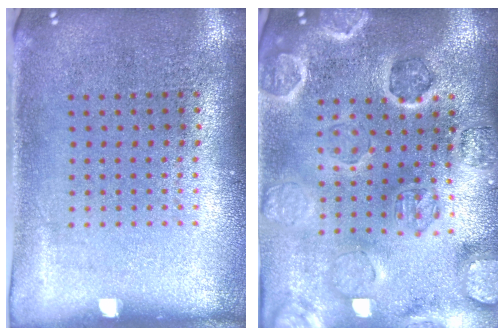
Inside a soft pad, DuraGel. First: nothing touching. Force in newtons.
{"total": 2.7, "press": 2.7, "slide": 0.2}